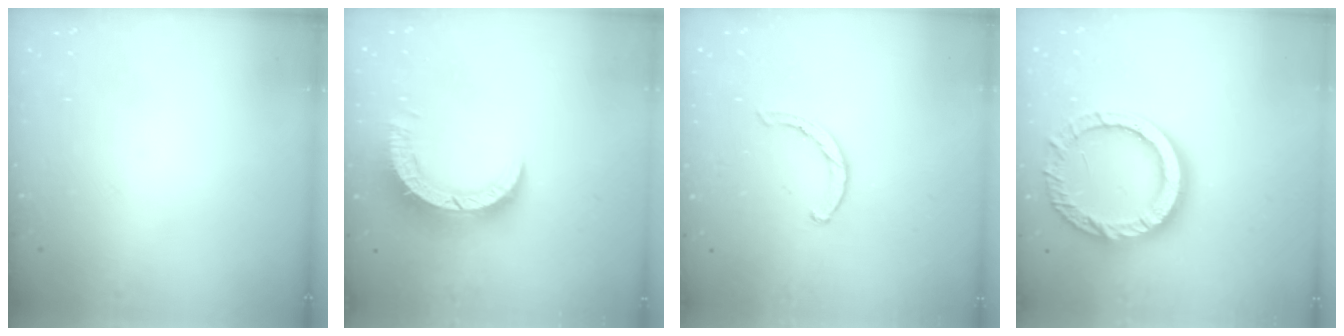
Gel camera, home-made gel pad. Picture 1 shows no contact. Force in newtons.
{"total": 10.3, "press": 10.2, "slide": 1.1}
{"total": 1.8, "press": 1.8, "slide": 0.3}
{"total": 16.8, "press": 16.7, "slide": 1.8}